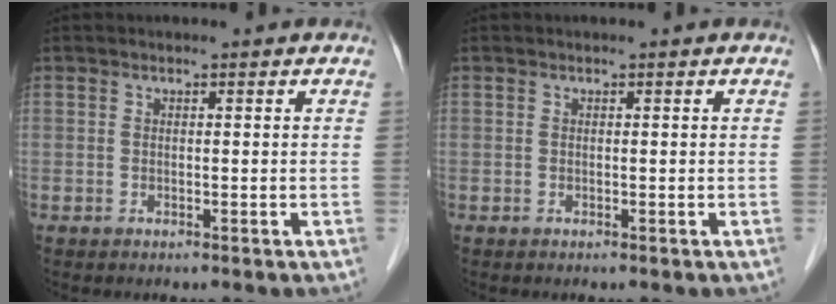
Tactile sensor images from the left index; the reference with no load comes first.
{"total": 0.0}